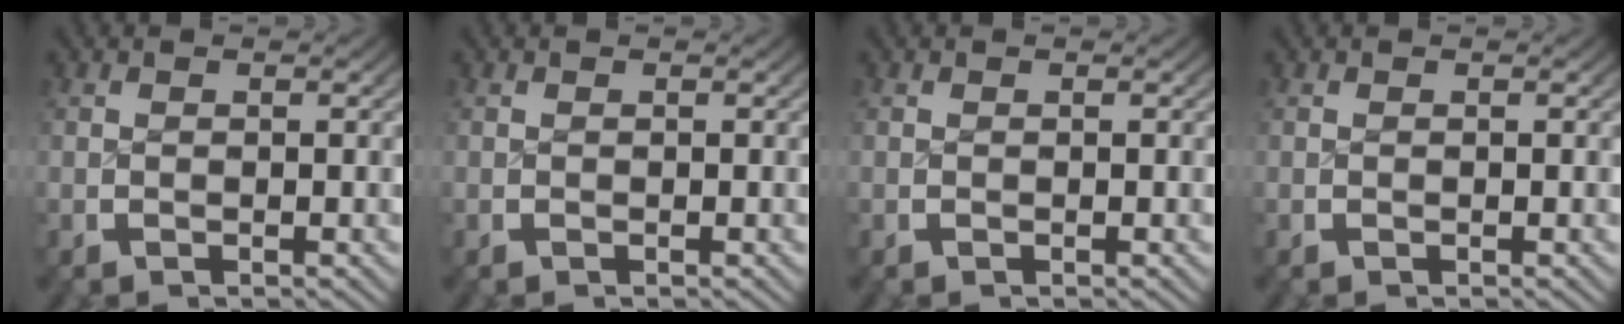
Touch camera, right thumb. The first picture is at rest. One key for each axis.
{"total": 0.0}
{"total": 0.0}
{"total": 0.0}